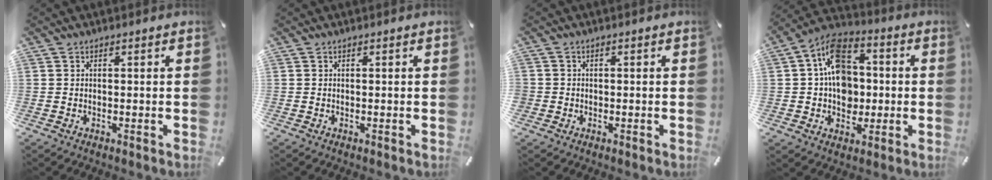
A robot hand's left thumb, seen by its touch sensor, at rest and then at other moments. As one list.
[{"total": 0.0}, {"total": 1.5, "force": [-0.3, 1.4, 0.2], "torque": [-0.002, 0.004, -0.009]}, {"total": 13.4, "force": [0.8, 10.5, 8.4], "torque": [-0.147, 0.011, 0.013]}]